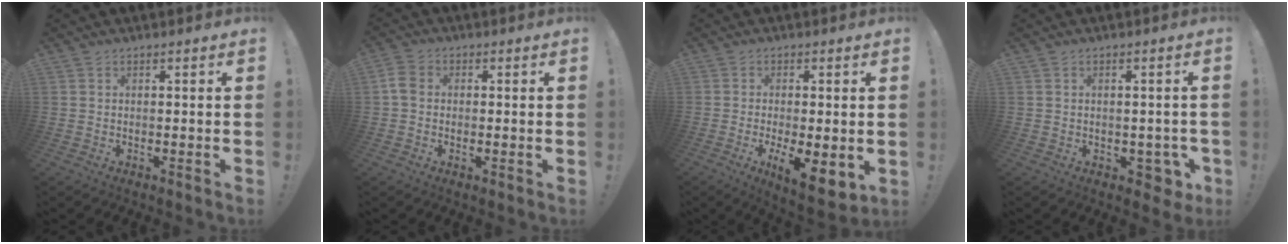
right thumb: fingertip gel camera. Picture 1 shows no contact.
{"total": 5.0, "force": [0.1, 4.0, 3.0], "torque": [-0.064, 0.010, 0.005]}
{"total": 9.0, "force": [-1.7, 3.1, 8.3], "torque": [-0.118, -0.006, -0.021]}
{"total": 5.2, "force": [-1.3, 4.1, 2.9], "torque": [-0.023, 0.011, -0.015]}